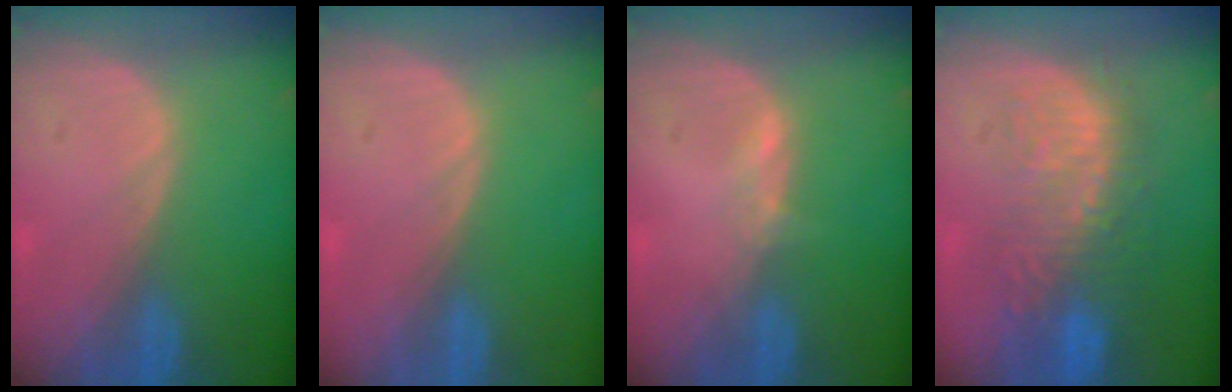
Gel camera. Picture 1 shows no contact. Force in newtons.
{"total": 0.0}
{"total": 1.1, "press": 1.1, "slide": 0.3}
{"total": 10.7, "press": 9.4, "slide": 5.3}